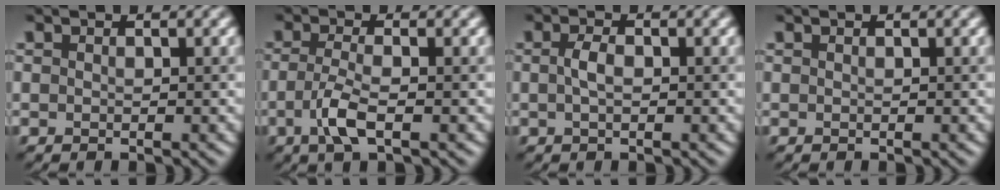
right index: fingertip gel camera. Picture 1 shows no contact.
{"total": 2.7, "force": [-1.0, 0.8, 2.4], "torque": [-0.056, 0.006, -0.014]}
{"total": 1.4, "force": [-0.1, 0.6, 1.2], "torque": [-0.027, 0.007, 0.001]}
{"total": 0.0}